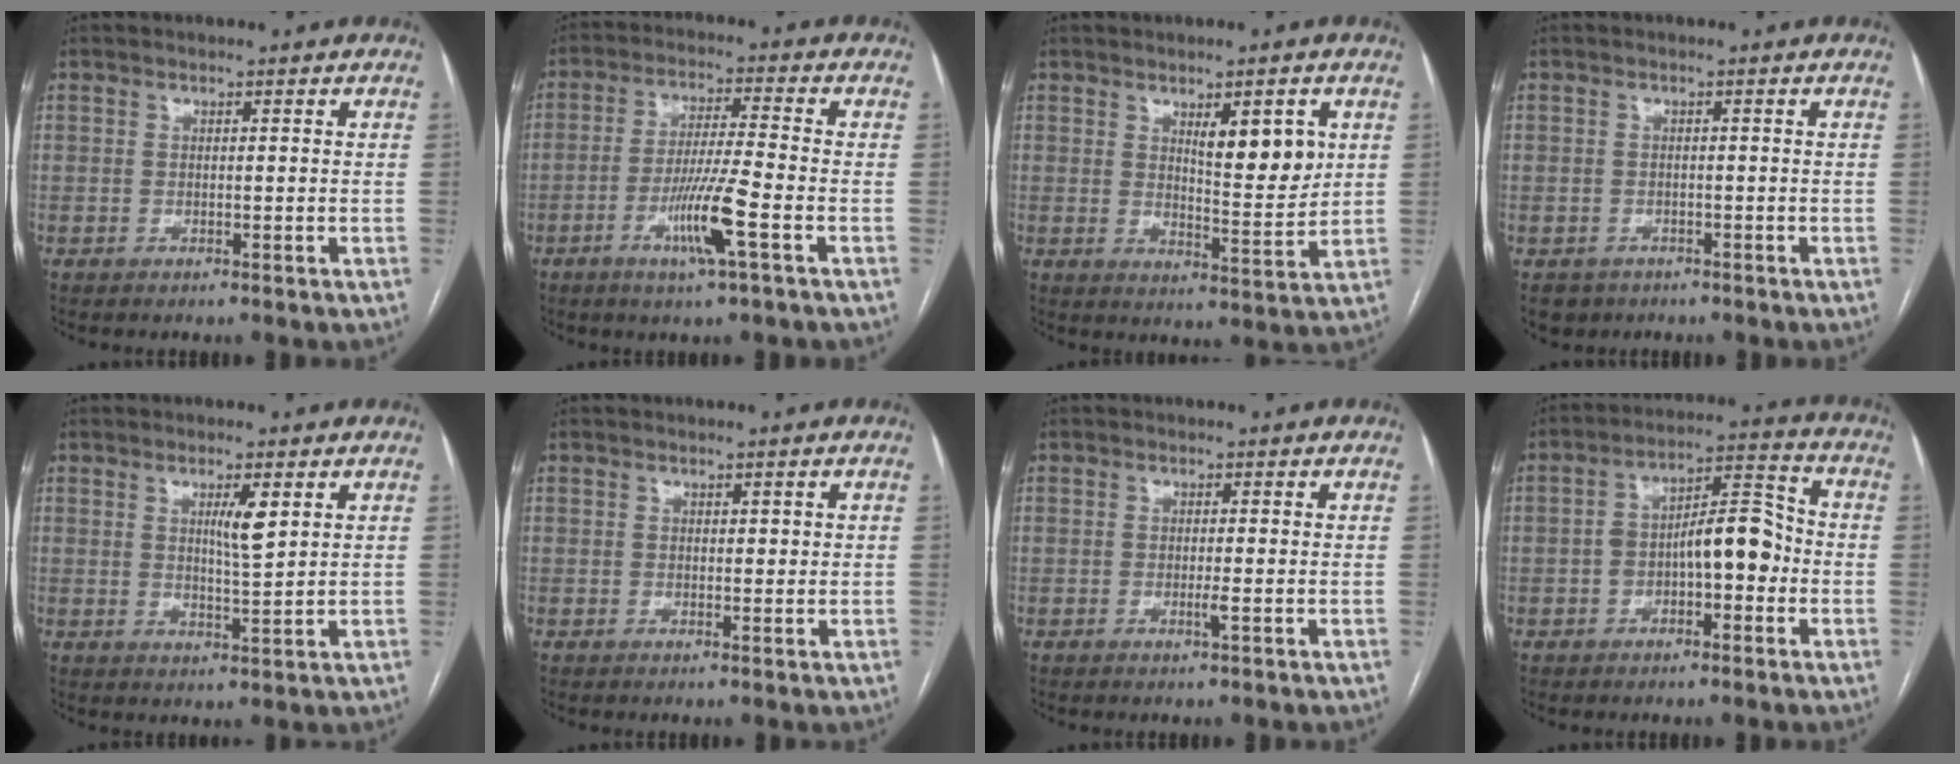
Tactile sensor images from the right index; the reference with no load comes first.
{"total": 9.0, "force": [-3.8, -0.4, 8.1], "torque": [-0.156, -0.009, -0.071]}
{"total": 7.6, "force": [2.9, 1.9, 6.8], "torque": [-0.103, -0.011, 0.047]}
{"total": 3.4, "force": [-2.0, 2.7, 0.2], "torque": [-0.001, 0.004, -0.033]}
{"total": 4.1, "force": [1.6, 0.3, 3.7], "torque": [-0.064, -0.005, 0.028]}
{"total": 1.0, "force": [0.4, 0.6, 0.7], "torque": [-0.008, 0.000, 0.007]}
{"total": 1.2, "force": [-0.4, -0.2, 1.0], "torque": [-0.021, -0.002, -0.008]}
{"total": 9.2, "force": [-1.9, 3.5, 8.3], "torque": [-0.139, 0.039, -0.030]}